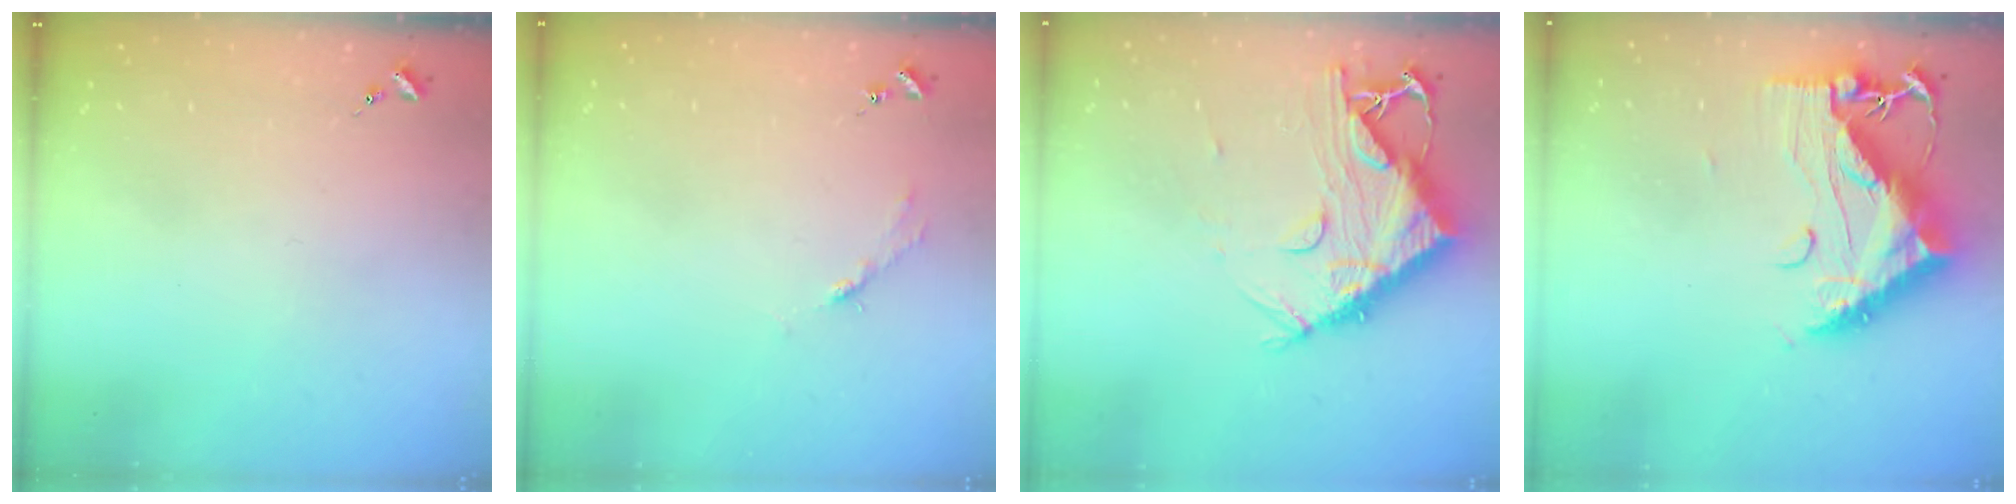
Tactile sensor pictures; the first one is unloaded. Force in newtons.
{"total": 2.7, "press": 2.7, "slide": 0.4}
{"total": 13.2, "press": 13.1, "slide": 1.4}
{"total": 17.0, "press": 17.0, "slide": 1.4}